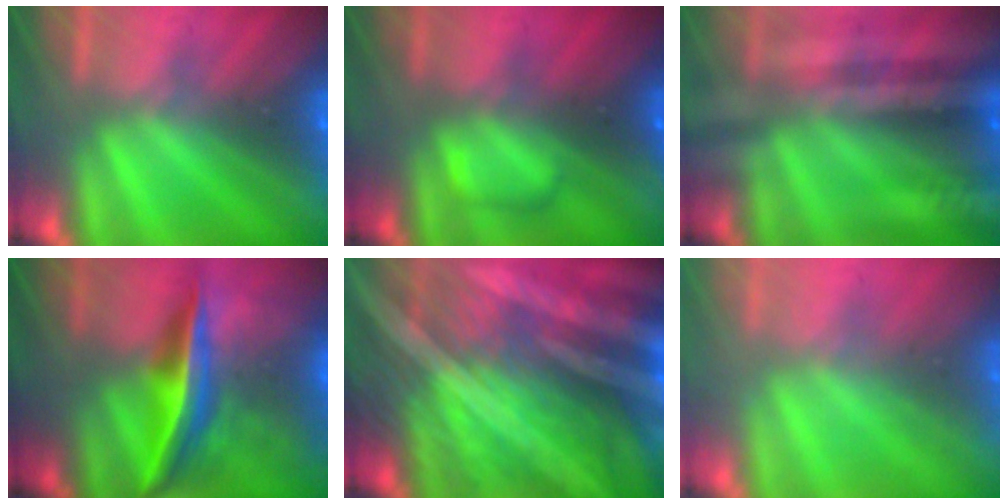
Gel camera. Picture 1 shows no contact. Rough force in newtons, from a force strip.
{"total": 2.3}
{"total": 2.8}
{"total": 5.8}
{"total": 6.9}
{"total": 2.2}